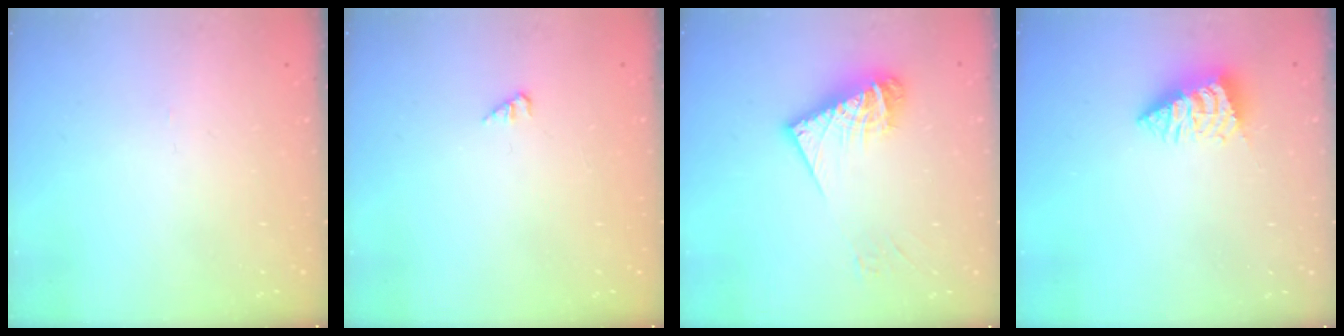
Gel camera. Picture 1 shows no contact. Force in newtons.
{"total": 1.6, "press": 1.6, "slide": 0.2}
{"total": 12.3, "press": 12.3, "slide": 1.2}
{"total": 3.2, "press": 3.2, "slide": 0.1}